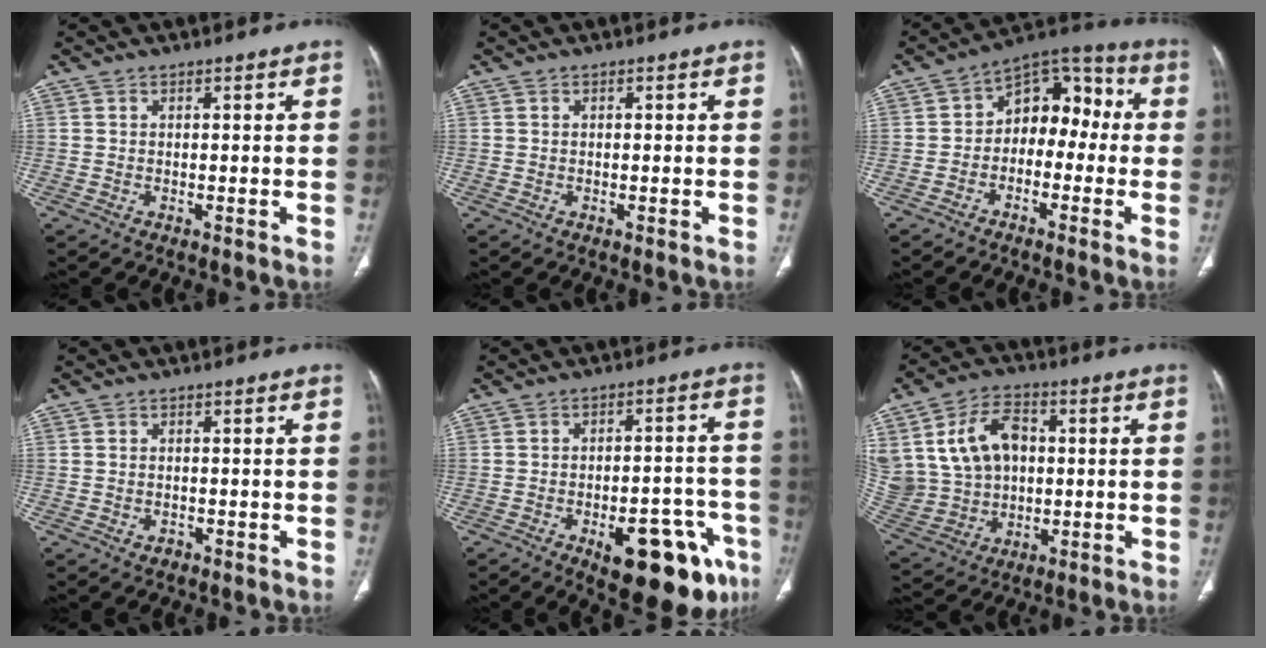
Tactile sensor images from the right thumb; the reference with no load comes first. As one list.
[{"total": 0.0}, {"total": 10.9, "force": [-0.8, 7.6, 7.7], "torque": [-0.064, 0.051, -0.032]}, {"total": 1.3, "force": [-0.5, 1.0, 0.6], "torque": [-0.009, 0.006, -0.003]}, {"total": 18.0, "force": [-8.8, 7.4, 13.9], "torque": [-0.115, 0.045, -0.102]}, {"total": 19.0, "force": [3.7, 14.4, 11.8], "torque": [-0.233, 0.018, 0.089]}]